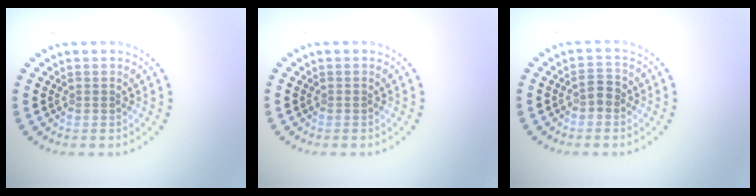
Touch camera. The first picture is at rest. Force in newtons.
{"total": 0.0}
{"total": 1.7, "press": 1.6, "slide": 0.5}